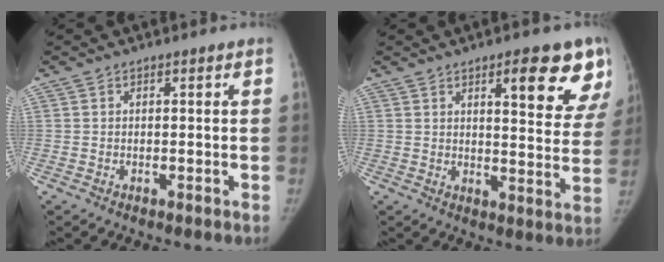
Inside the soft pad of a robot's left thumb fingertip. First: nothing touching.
{"total": 14.1, "force": [7.9, 4.0, 11.0], "torque": [-0.098, -0.041, 0.099]}